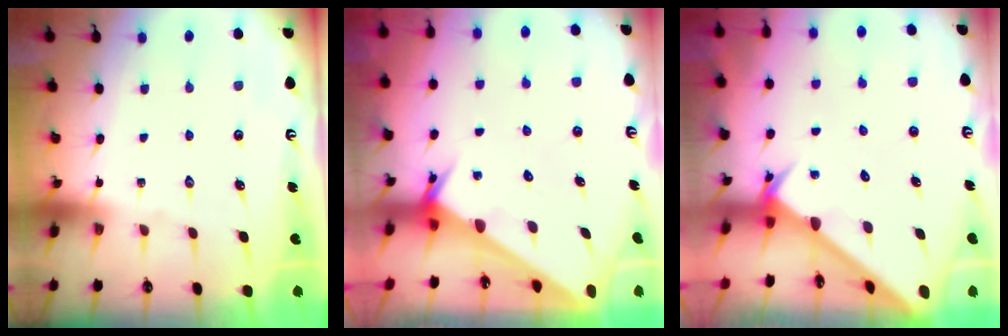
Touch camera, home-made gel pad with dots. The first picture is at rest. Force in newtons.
{"total": 2.4, "press": 2.4, "slide": 0.0}
{"total": 2.7, "press": 2.7, "slide": 0.1}